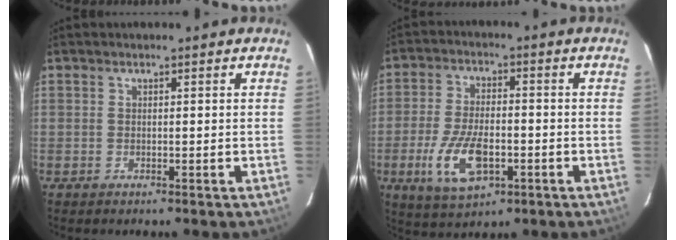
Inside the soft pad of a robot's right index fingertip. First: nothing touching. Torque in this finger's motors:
{"motor_torque": [1.64, -0.50, 0.31, 0.08]}